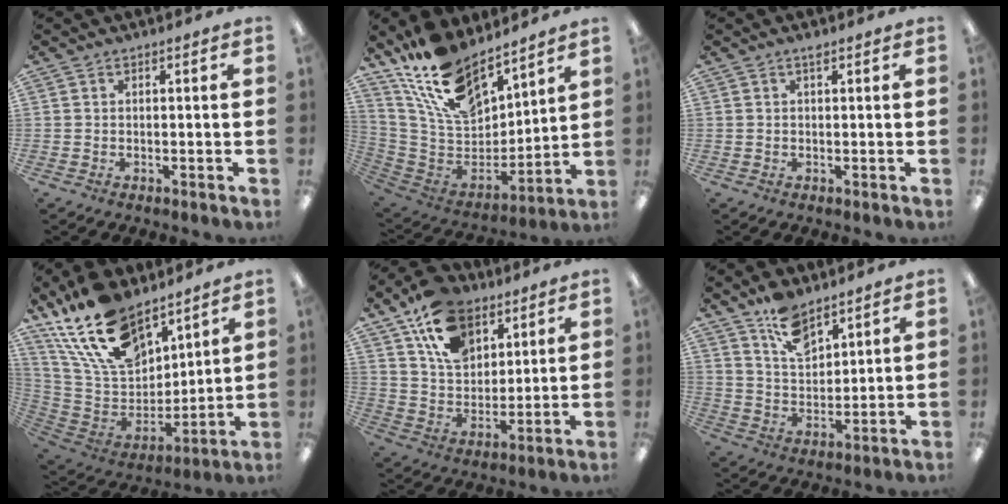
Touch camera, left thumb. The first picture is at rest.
{"total": 17.6, "force": [13.9, 7.6, 7.6], "torque": [-0.158, -0.086, 0.257]}
{"total": 1.0, "force": [0.6, 0.2, 0.7], "torque": [-0.007, -0.002, 0.009]}
{"total": 21.1, "force": [14.9, 11.0, 10.1], "torque": [-0.213, -0.075, 0.275]}
{"total": 15.9, "force": [9.9, 10.4, 6.9], "torque": [-0.120, -0.038, 0.187]}
{"total": 10.0, "force": [7.6, 4.8, 4.3], "torque": [-0.069, -0.042, 0.137]}